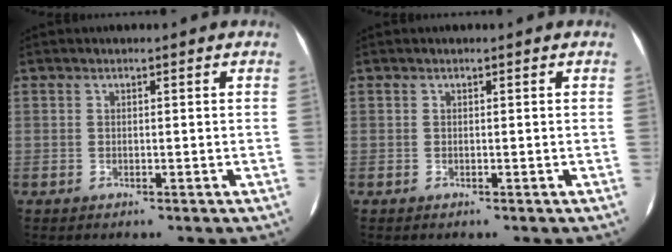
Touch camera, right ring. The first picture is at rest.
{"total": 0.0}